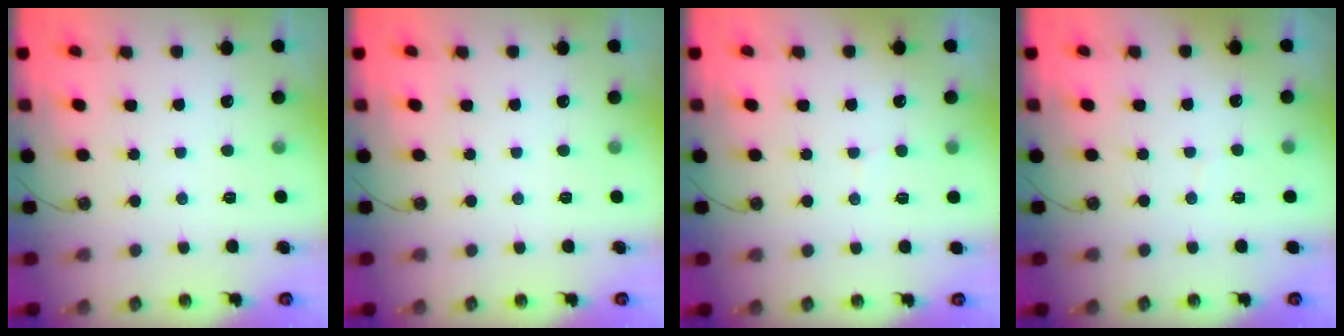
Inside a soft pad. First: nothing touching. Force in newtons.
{"total": 0.0}
{"total": 3.4, "press": 3.3, "slide": 0.8}
{"total": 1.6, "press": 1.5, "slide": 0.1}